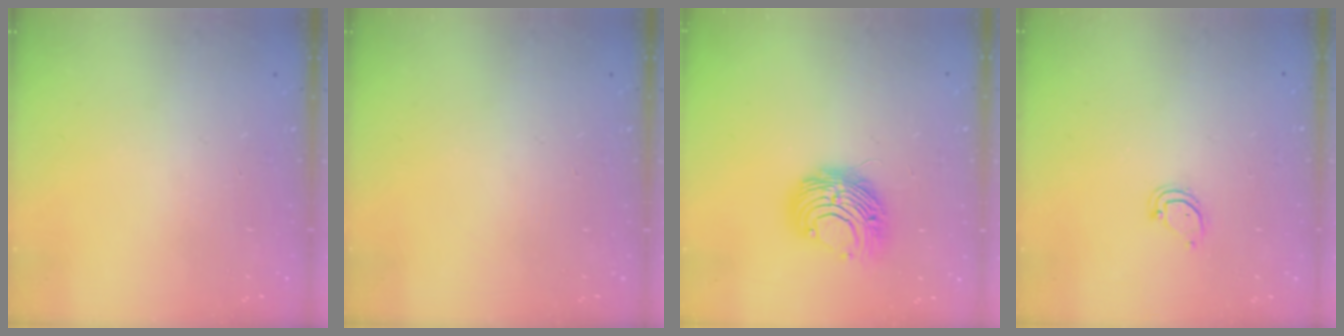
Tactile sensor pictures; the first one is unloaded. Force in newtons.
{"total": 0.0}
{"total": 8.9, "press": 8.9, "slide": 0.1}
{"total": 3.6, "press": 3.6, "slide": 0.2}